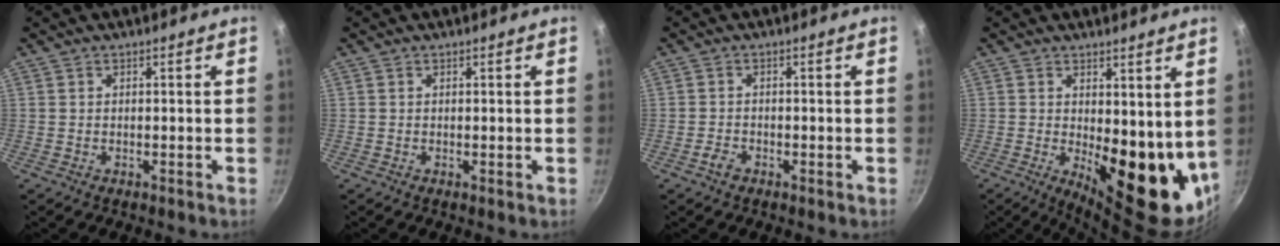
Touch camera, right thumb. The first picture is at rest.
{"total": 0.0}
{"total": 1.6, "force": [-1.1, 0.8, 0.8], "torque": [-0.017, 0.005, -0.022]}
{"total": 15.5, "force": [1.0, 6.6, 14.0], "torque": [-0.144, -0.037, 0.031]}